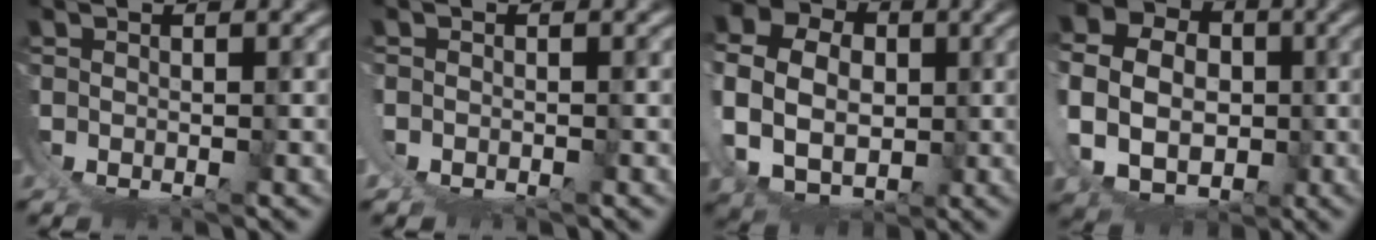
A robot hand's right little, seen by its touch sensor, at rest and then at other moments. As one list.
[{"total": 1.7, "force": [0.2, 1.7, 0.5], "torque": [-0.021, 0.000, 0.001]}, {"total": 13.7, "force": [3.5, 10.5, 8.1], "torque": [-0.155, -0.016, 0.055]}, {"total": 15.0, "force": [3.1, 12.2, 8.2], "torque": [-0.152, -0.012, 0.038]}]